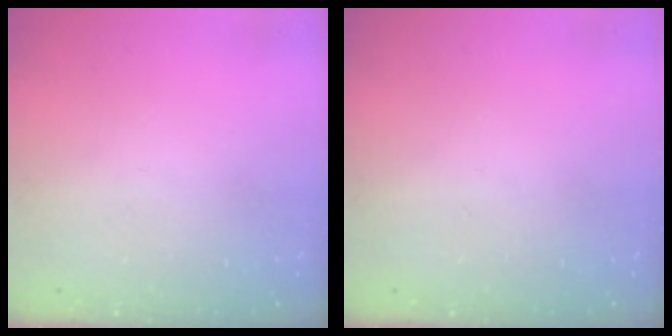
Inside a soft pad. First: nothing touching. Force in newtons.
{"total": 0.0}